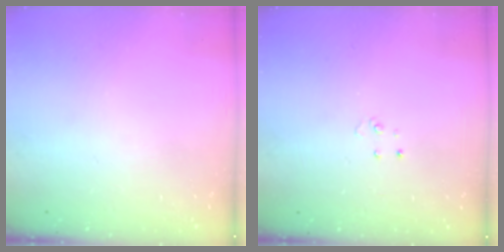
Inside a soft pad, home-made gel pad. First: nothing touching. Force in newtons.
{"total": 2.7, "press": 2.7, "slide": 0.2}